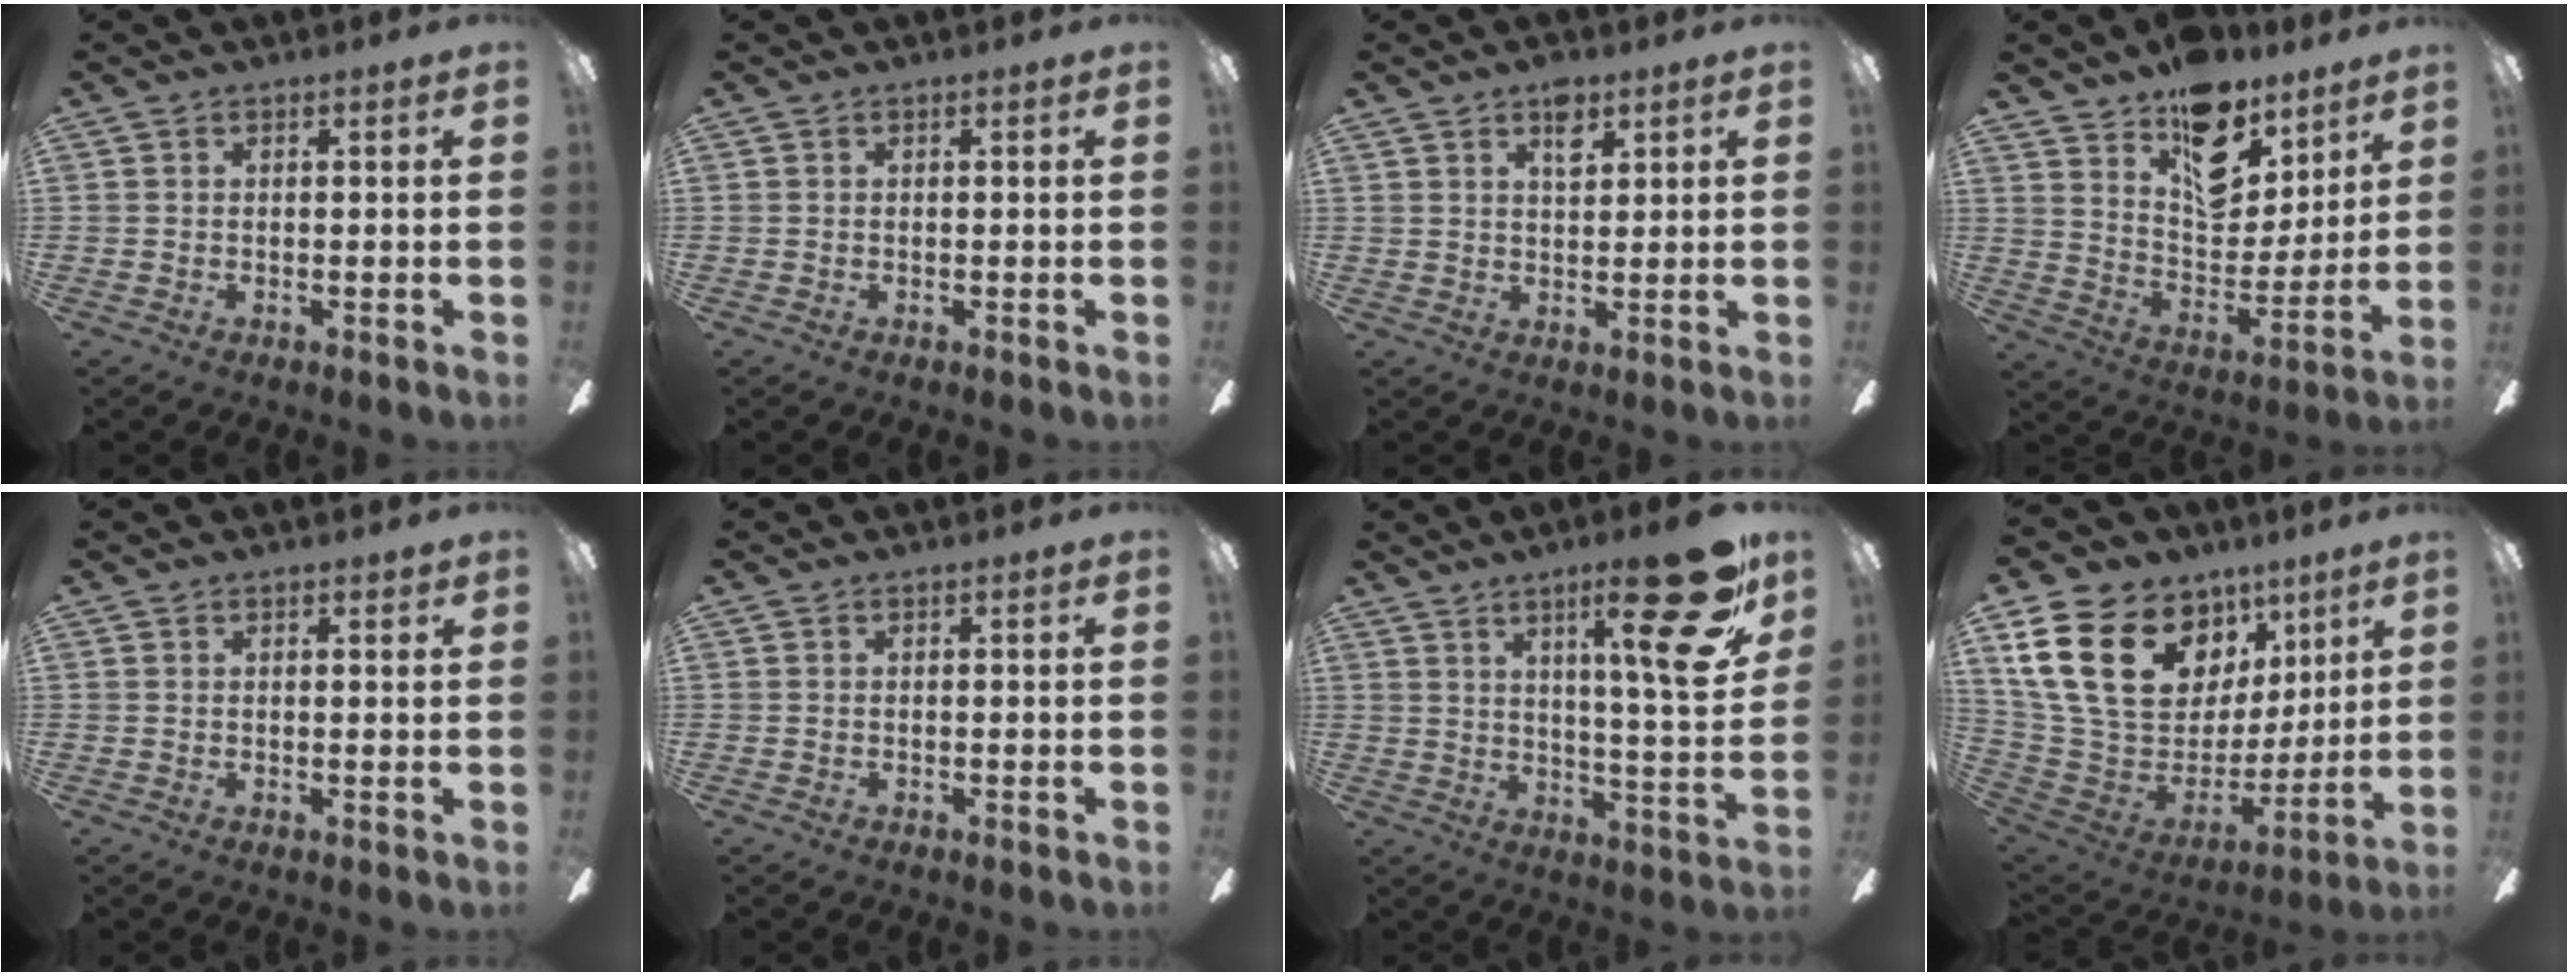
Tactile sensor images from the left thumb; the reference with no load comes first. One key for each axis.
{"total": 0.0}
{"total": 5.2, "fx": 3.3, "fy": 2.6, "fz": 3.0, "tx": -0.032, "ty": -0.012, "tz": 0.055}
{"total": 17.1, "fx": 12.4, "fy": 9.2, "fz": 7.5, "tx": -0.106, "ty": -0.084, "tz": 0.221}
{"total": 1.2, "fx": 1.0, "fy": 0.3, "fz": 0.6, "tx": -0.007, "ty": -0.002, "tz": 0.017}
{"total": 0.0}
{"total": 21.6, "fx": 11.9, "fy": 4.7, "fz": 17.4, "tx": -0.240, "ty": -0.070, "tz": 0.171}
{"total": 24.7, "fx": 11.2, "fy": 16.9, "fz": 14.0, "tx": -0.271, "ty": -0.037, "tz": 0.222}